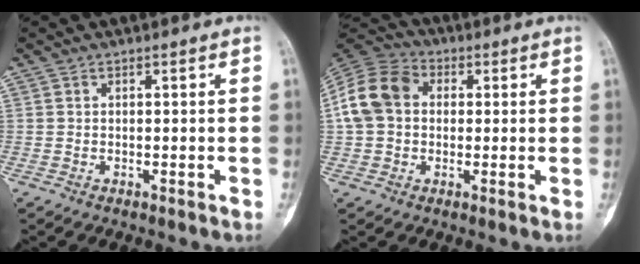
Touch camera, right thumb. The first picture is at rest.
{"total": 12.0, "force": [1.5, 9.4, 7.3], "torque": [-0.134, 0.032, 0.017]}